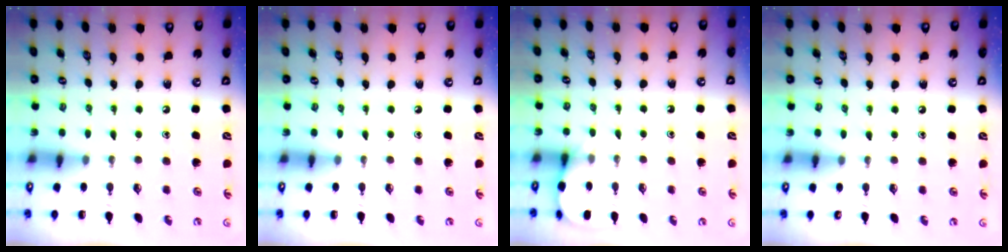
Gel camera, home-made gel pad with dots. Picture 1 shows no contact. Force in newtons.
{"total": 0.0}
{"total": 3.3, "press": 3.3, "slide": 0.3}
{"total": 3.9, "press": 3.9, "slide": 0.6}